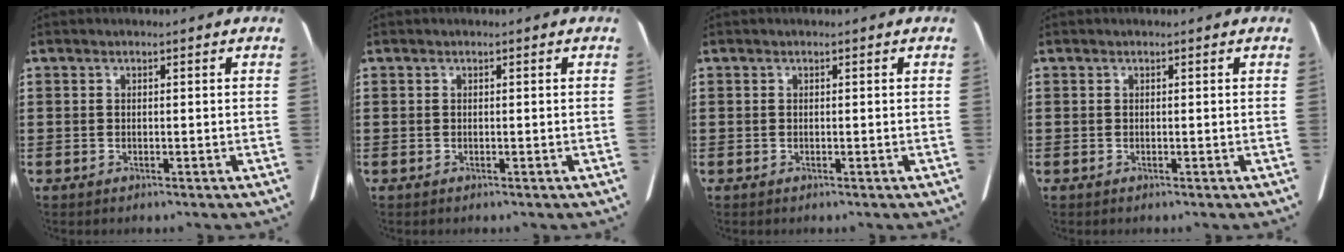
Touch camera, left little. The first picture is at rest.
{"total": 0.0}
{"total": 0.0}
{"total": 0.0}